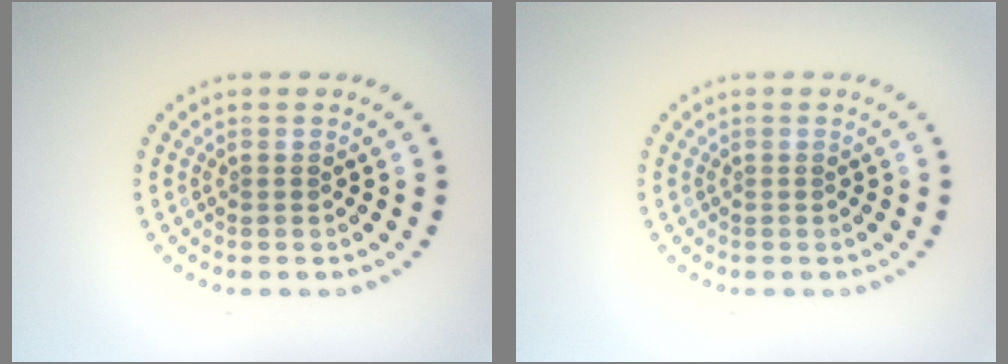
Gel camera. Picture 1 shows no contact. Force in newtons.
{"total": 0.0}